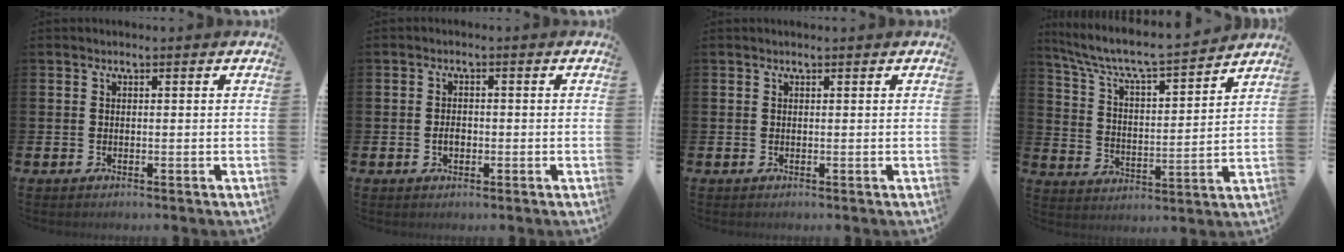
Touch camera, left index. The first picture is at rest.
{"total": 1.9, "force": [-0.4, 1.2, 1.3], "torque": [-0.013, -0.001, -0.011]}
{"total": 0.0}
{"total": 7.1, "force": [6.6, 0.6, 2.5], "torque": [-0.081, -0.053, 0.109]}